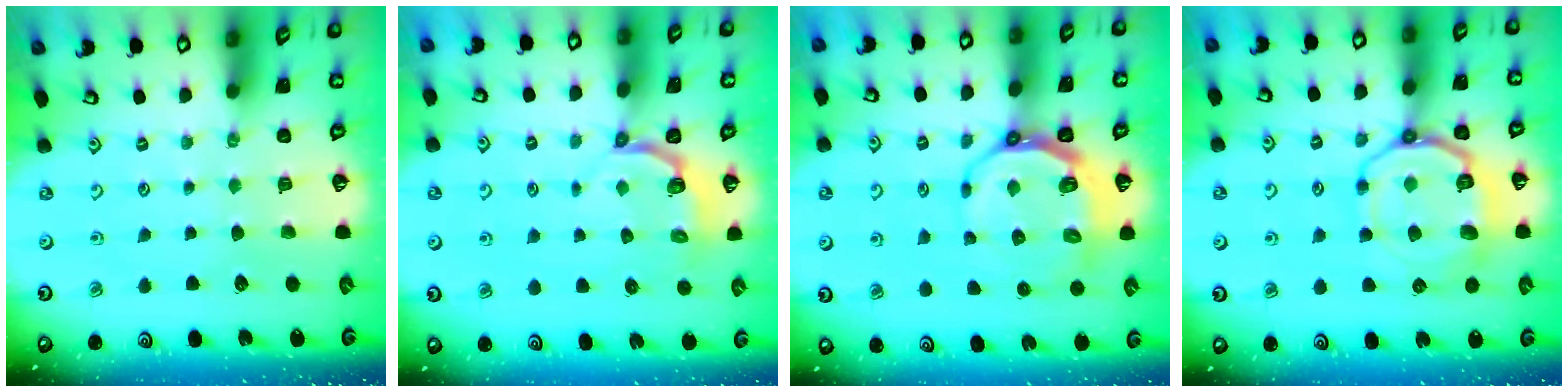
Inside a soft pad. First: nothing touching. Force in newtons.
{"total": 4.7, "press": 4.2, "slide": 2.3}
{"total": 10.0, "press": 9.2, "slide": 3.8}
{"total": 14.2, "press": 14.1, "slide": 1.6}